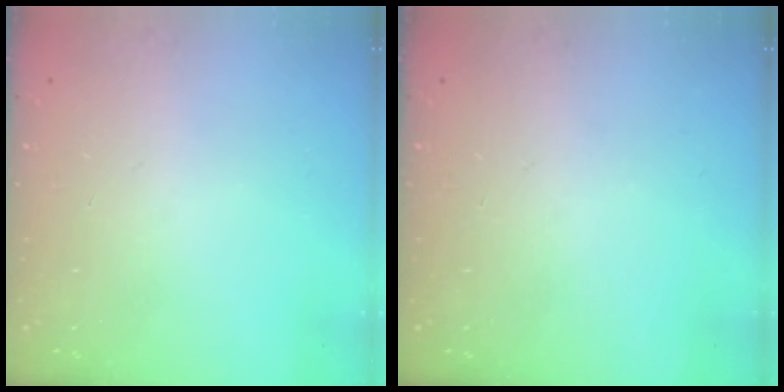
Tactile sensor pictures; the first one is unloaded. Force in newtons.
{"total": 0.0}